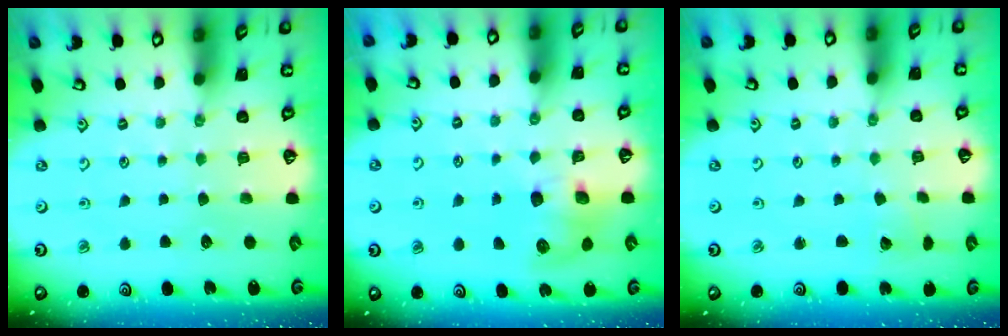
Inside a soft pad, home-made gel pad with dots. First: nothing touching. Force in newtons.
{"total": 7.5, "press": 7.5, "slide": 0.4}
{"total": 2.5, "press": 2.5, "slide": 0.2}